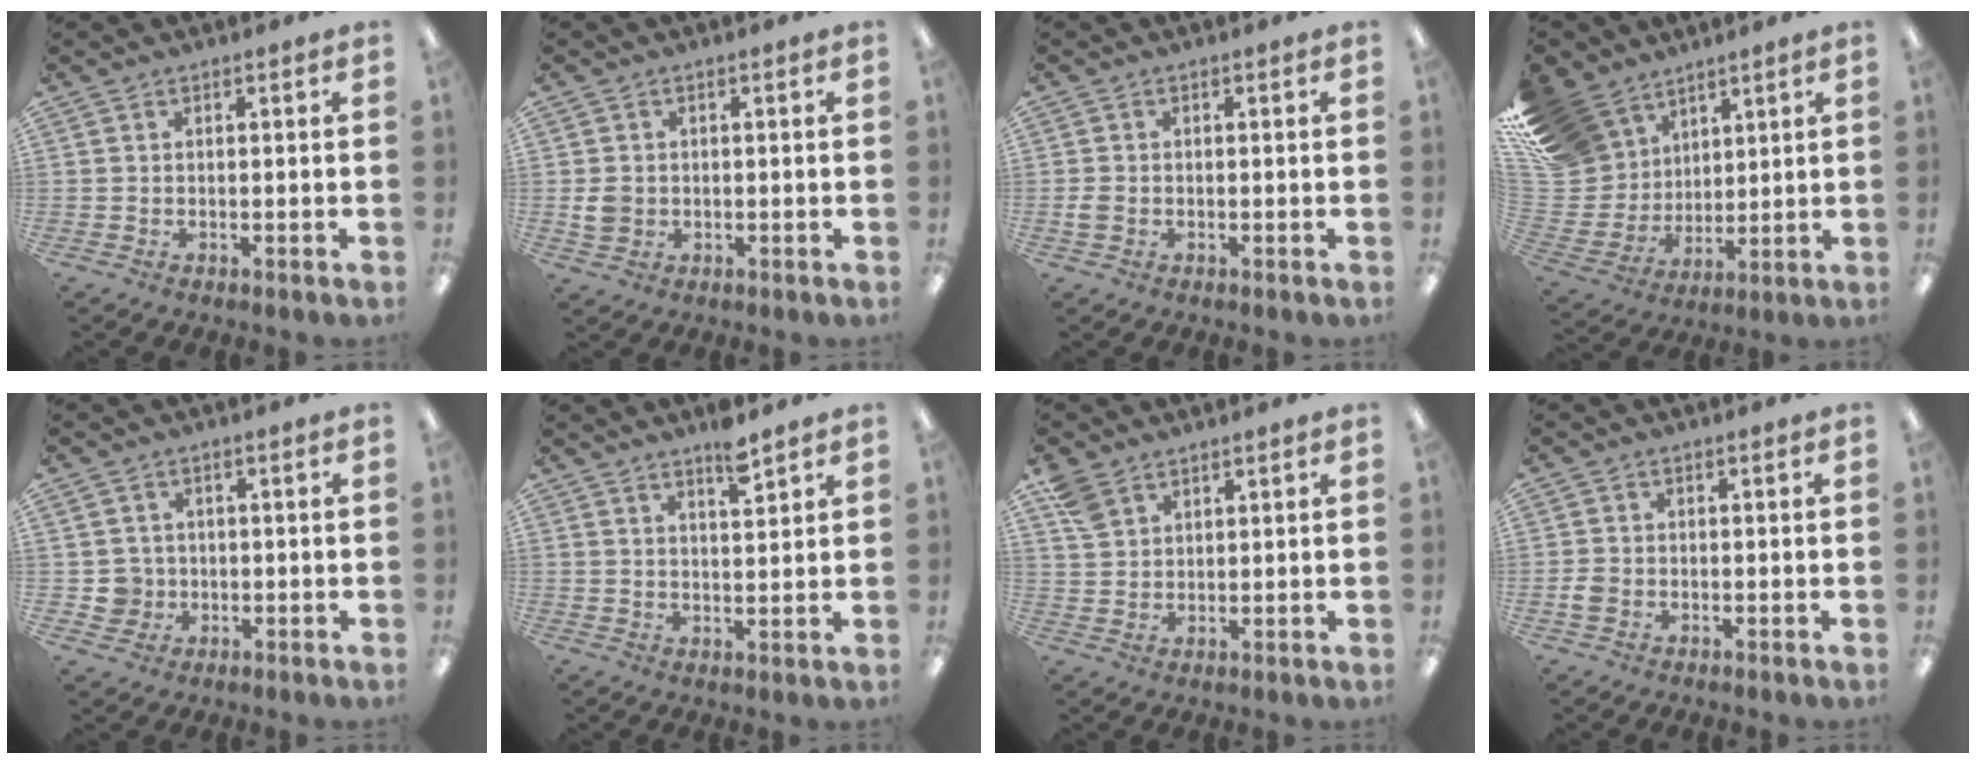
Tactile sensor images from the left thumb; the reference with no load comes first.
{"total": 3.7, "force": [-0.1, 3.3, 1.7], "torque": [-0.022, 0.004, 0.000]}
{"total": 2.0, "force": [-0.5, 1.6, 1.1], "torque": [-0.019, 0.003, -0.007]}
{"total": 16.0, "force": [10.5, 11.2, 4.4], "torque": [-0.128, -0.062, 0.213]}
{"total": 4.6, "force": [-0.2, 4.6, 0.7], "torque": [-0.021, 0.006, -0.002]}
{"total": 5.0, "force": [4.0, 1.0, 2.8], "torque": [-0.032, -0.029, 0.065]}
{"total": 5.6, "force": [3.8, 3.5, 2.1], "torque": [-0.048, -0.007, 0.074]}
{"total": 2.5, "force": [-0.7, 1.9, 1.3], "torque": [-0.021, 0.004, -0.012]}